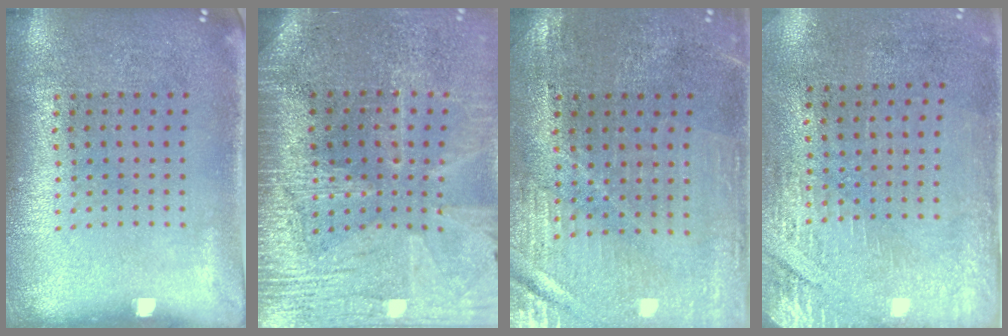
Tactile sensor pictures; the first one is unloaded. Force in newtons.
{"total": 3.4, "press": 3.2, "slide": 1.2}
{"total": 0.9, "press": 0.8, "slide": 0.3}
{"total": 2.9, "press": 2.5, "slide": 1.5}